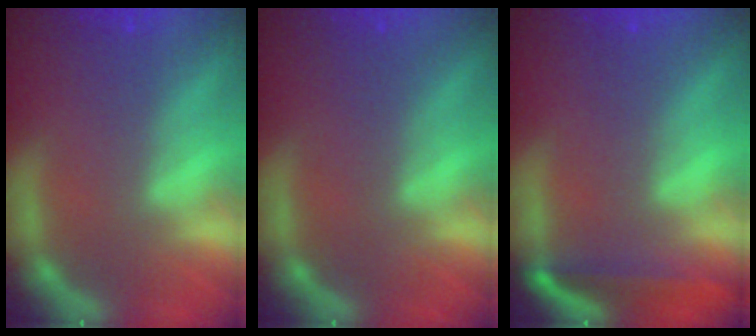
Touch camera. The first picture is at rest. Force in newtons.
{"total": 0.0}
{"total": 4.4}